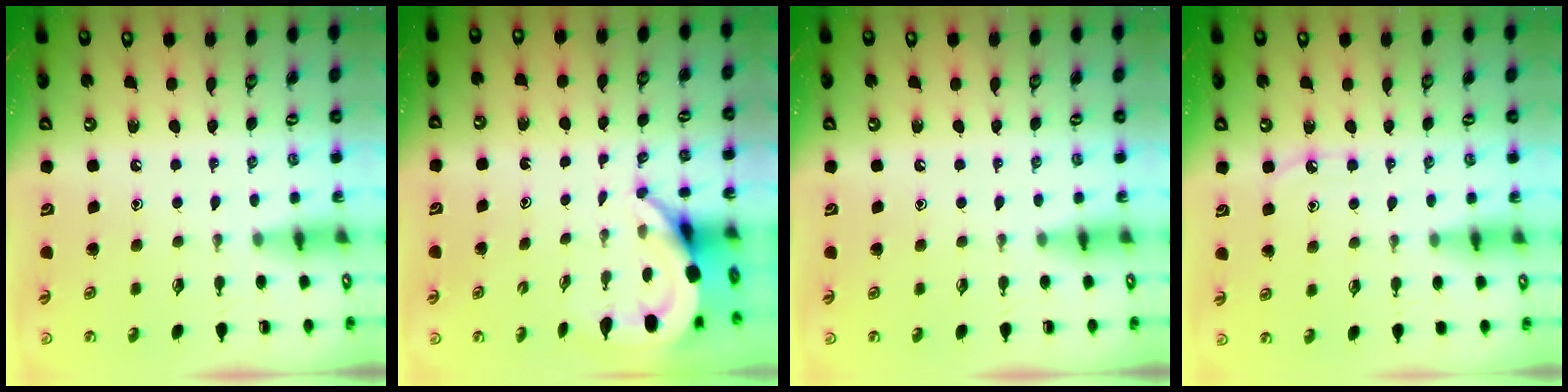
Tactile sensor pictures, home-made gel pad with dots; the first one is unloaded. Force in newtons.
{"total": 5.5, "press": 5.4, "slide": 0.7}
{"total": 0.0}
{"total": 4.5, "press": 4.5, "slide": 0.4}